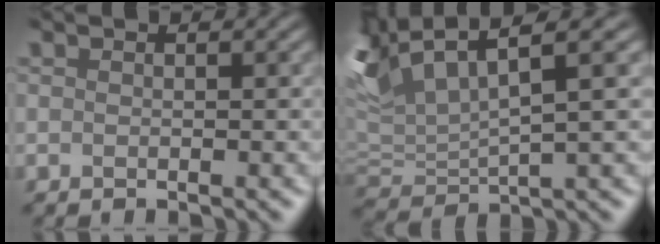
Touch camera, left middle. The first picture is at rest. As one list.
[{"total": 8.3, "force": [6.2, 2.1, 5.1], "torque": [-0.115, 0.021, 0.114]}]